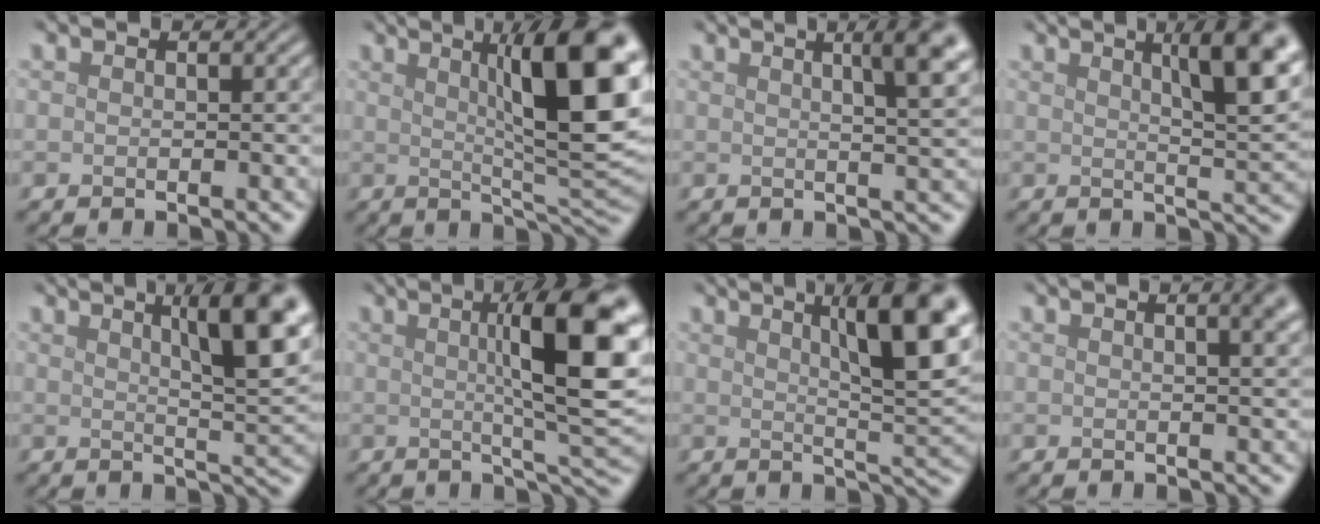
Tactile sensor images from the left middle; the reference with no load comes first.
{"total": 12.9, "force": [3.3, 3.2, 12.1], "torque": [-0.136, 0.007, 0.052]}
{"total": 6.8, "force": [2.9, 2.1, 5.8], "torque": [-0.040, 0.032, 0.016]}
{"total": 8.7, "force": [3.6, 2.2, 7.6], "torque": [-0.073, 0.016, 0.046]}
{"total": 9.7, "force": [3.9, 2.5, 8.6], "torque": [-0.088, 0.017, 0.052]}
{"total": 12.0, "force": [2.1, 2.9, 11.5], "torque": [-0.141, 0.005, 0.031]}
{"total": 10.7, "force": [4.1, 2.8, 9.5], "torque": [-0.107, 0.014, 0.056]}
{"total": 5.1, "force": [2.3, 2.3, 3.9], "torque": [-0.012, 0.032, 0.000]}